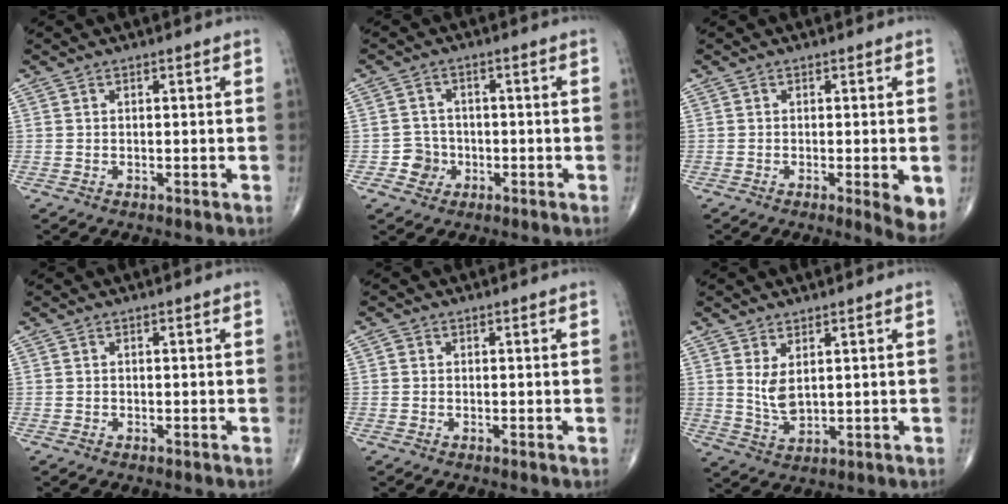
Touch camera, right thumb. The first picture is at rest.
{"total": 3.9, "force": [-1.4, 3.6, 0.5], "torque": [0.018, 0.013, -0.027]}
{"total": 5.7, "force": [-1.5, 1.1, 5.3], "torque": [-0.072, -0.014, -0.022]}
{"total": 0.0}
{"total": 0.7, "force": [-0.1, 0.6, 0.2], "torque": [0.002, 0.003, -0.004]}
{"total": 4.6, "force": [1.5, 2.1, 3.8], "torque": [-0.070, -0.018, 0.040]}